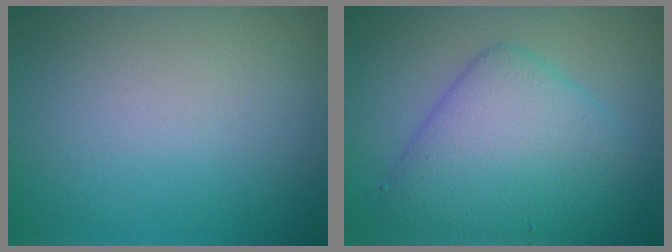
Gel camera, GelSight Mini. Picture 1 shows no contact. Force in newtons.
{"total": 7.5, "press": 7.5, "slide": 0.3}